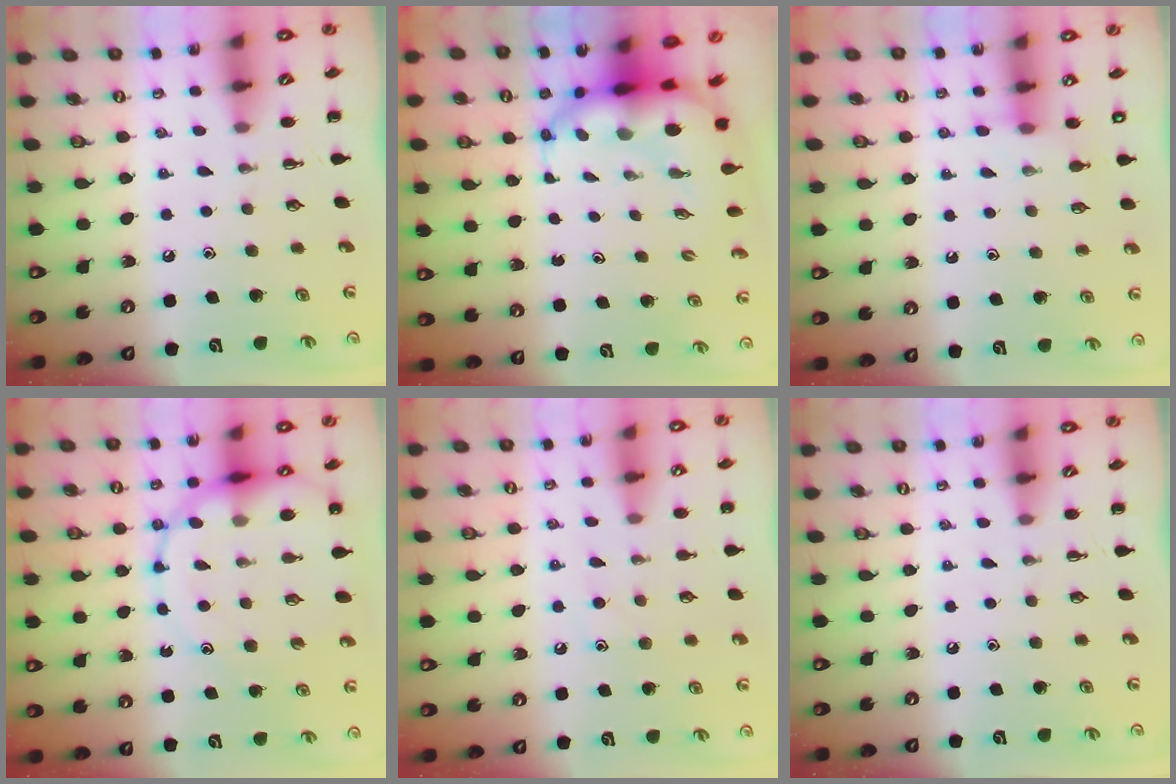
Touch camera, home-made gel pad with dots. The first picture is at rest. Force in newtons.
{"total": 8.0, "press": 7.7, "slide": 2.0}
{"total": 6.8, "press": 6.8, "slide": 0.6}
{"total": 17.9, "press": 17.3, "slide": 4.3}
{"total": 8.2, "press": 8.1, "slide": 1.2}
{"total": 0.0}